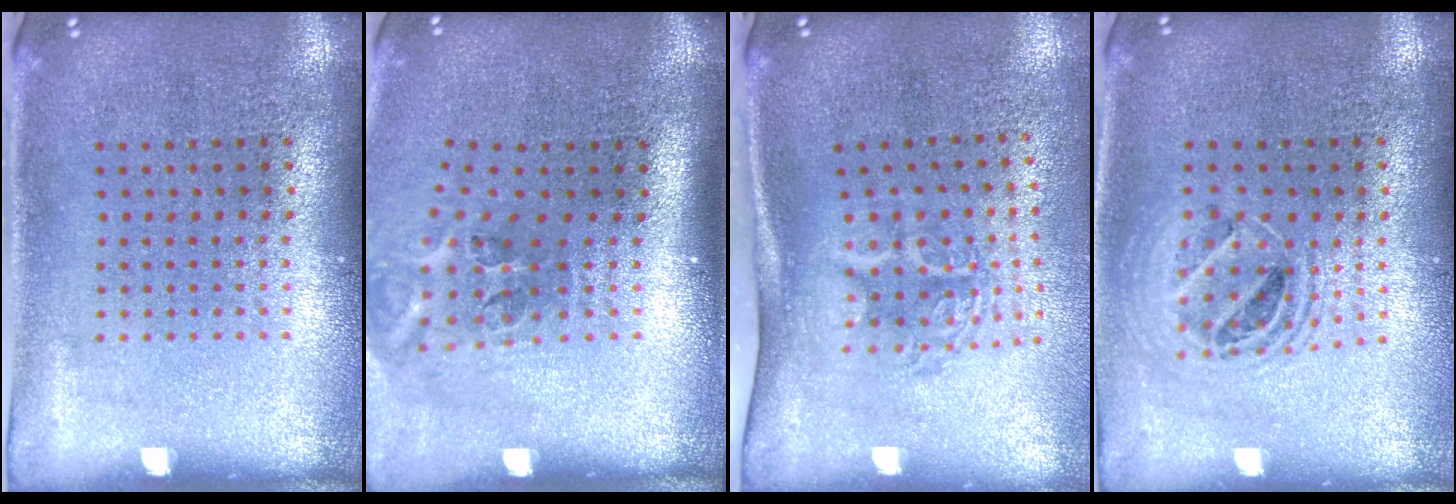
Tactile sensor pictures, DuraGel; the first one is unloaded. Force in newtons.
{"total": 2.2, "press": 1.3, "slide": 1.7}
{"total": 1.8, "press": 1.2, "slide": 1.4}
{"total": 1.5, "press": 1.3, "slide": 0.8}